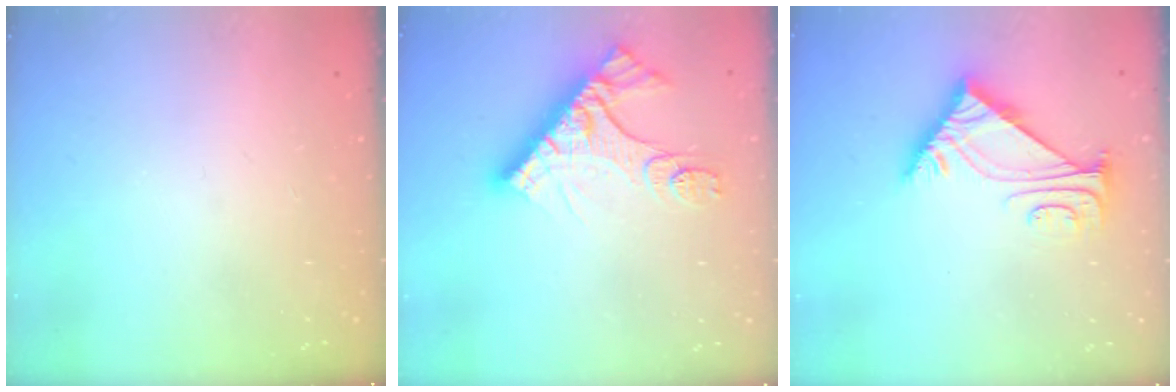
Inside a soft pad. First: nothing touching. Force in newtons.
{"total": 14.3, "press": 14.3, "slide": 1.2}
{"total": 7.6, "press": 7.6, "slide": 0.7}